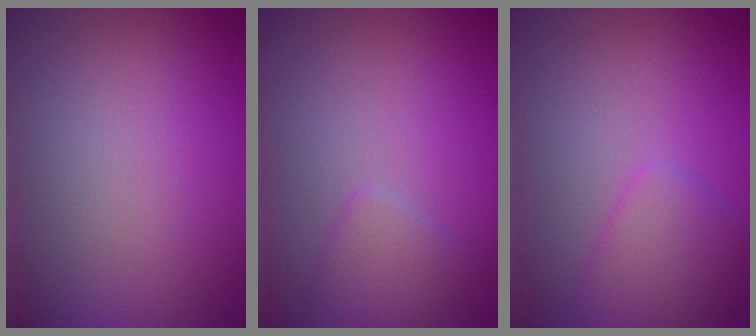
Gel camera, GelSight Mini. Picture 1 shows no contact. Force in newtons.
{"total": 1.8, "press": 1.8, "slide": 0.1}
{"total": 2.4, "press": 2.4, "slide": 0.1}